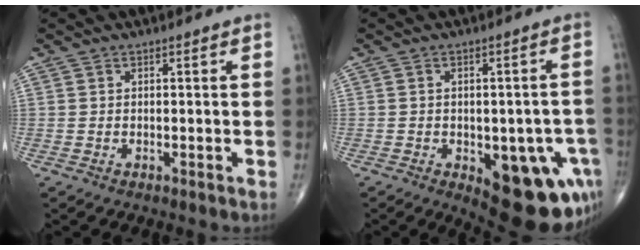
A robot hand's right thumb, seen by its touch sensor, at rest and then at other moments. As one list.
[{"total": 19.3, "force": [-7.2, 8.8, 15.7], "torque": [-0.135, 0.010, -0.072]}]